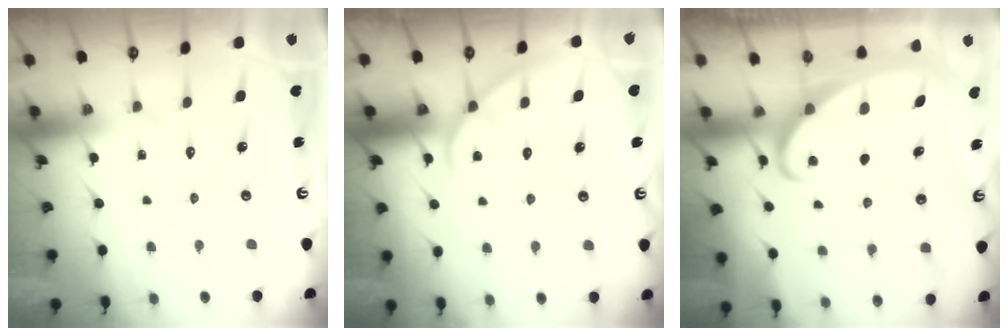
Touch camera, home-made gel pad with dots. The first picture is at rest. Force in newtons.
{"total": 3.2, "press": 3.1, "slide": 0.4}
{"total": 2.2, "press": 2.2, "slide": 0.3}